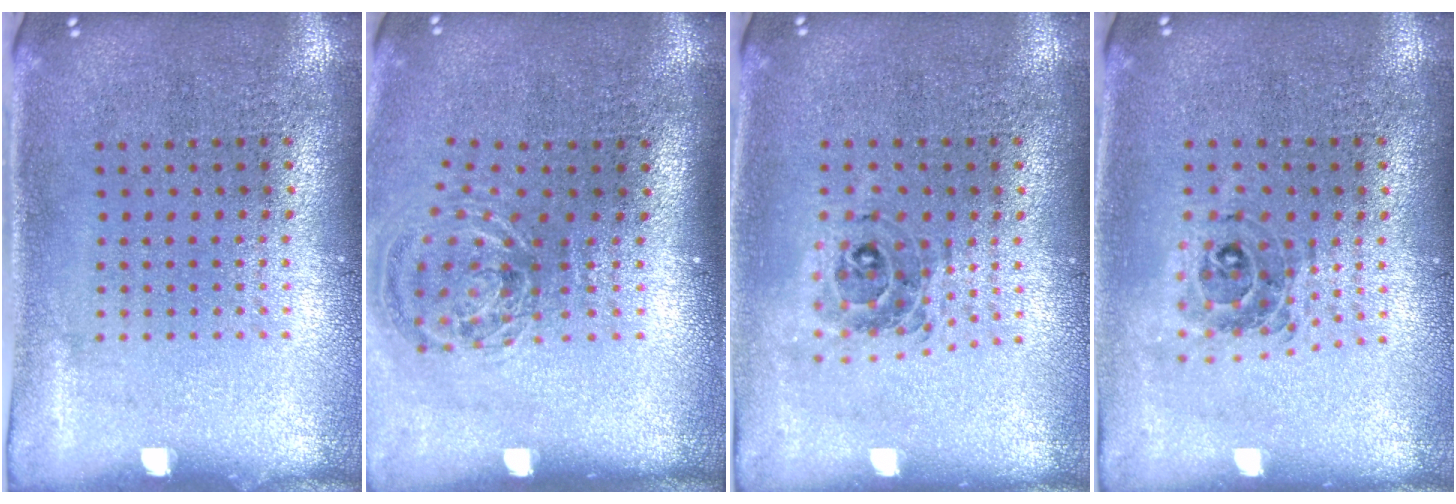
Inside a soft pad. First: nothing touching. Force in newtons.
{"total": 1.2, "press": 1.0, "slide": 0.6}
{"total": 0.8, "press": 0.8, "slide": 0.2}
{"total": 0.8, "press": 0.8, "slide": 0.1}